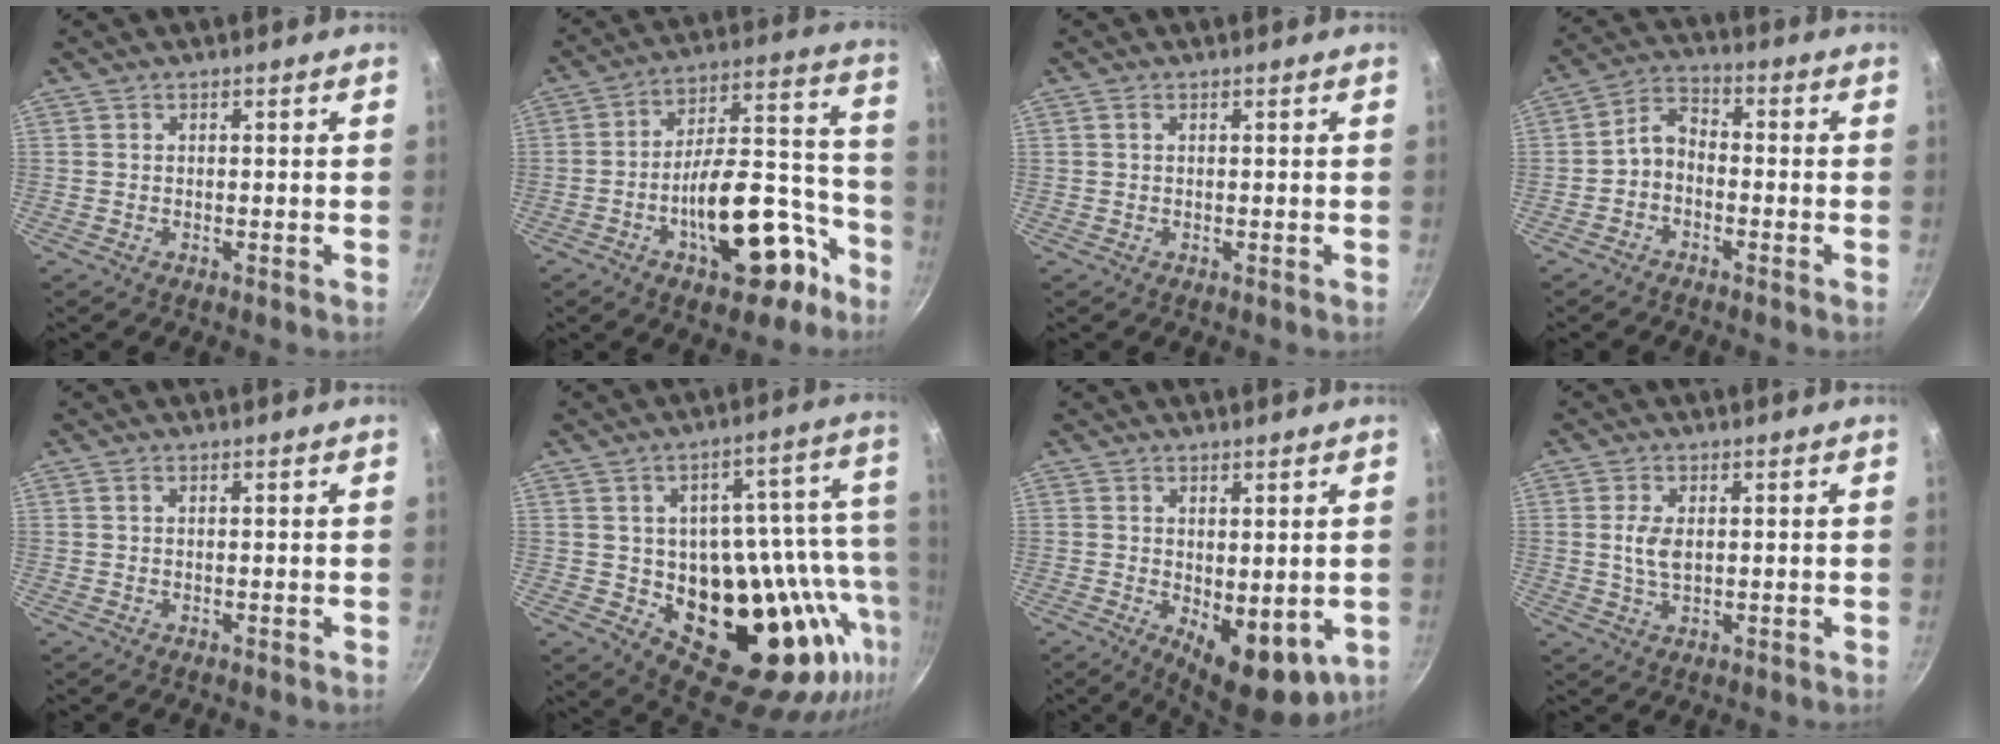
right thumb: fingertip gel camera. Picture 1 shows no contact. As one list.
[{"total": 20.4, "force": [-9.3, 9.6, 15.5], "torque": [-0.180, 0.091, -0.131]}, {"total": 0.8, "force": [0.3, 0.4, 0.6], "torque": [-0.011, 0.002, 0.006]}, {"total": 5.2, "force": [-1.9, 3.5, 3.4], "torque": [-0.057, 0.039, -0.045]}, {"total": 0.6, "force": [0.3, 0.3, 0.4], "torque": [-0.009, 0.002, 0.006]}, {"total": 27.4, "force": [-5.2, 15.5, 21.9], "torque": [-0.233, -0.010, -0.051]}, {"total": 9.8, "force": [-1.1, 4.9, 8.5], "torque": [-0.094, -0.012, -0.001]}, {"total": 4.3, "force": [0.6, 2.4, 3.6], "torque": [-0.068, -0.002, 0.012]}]